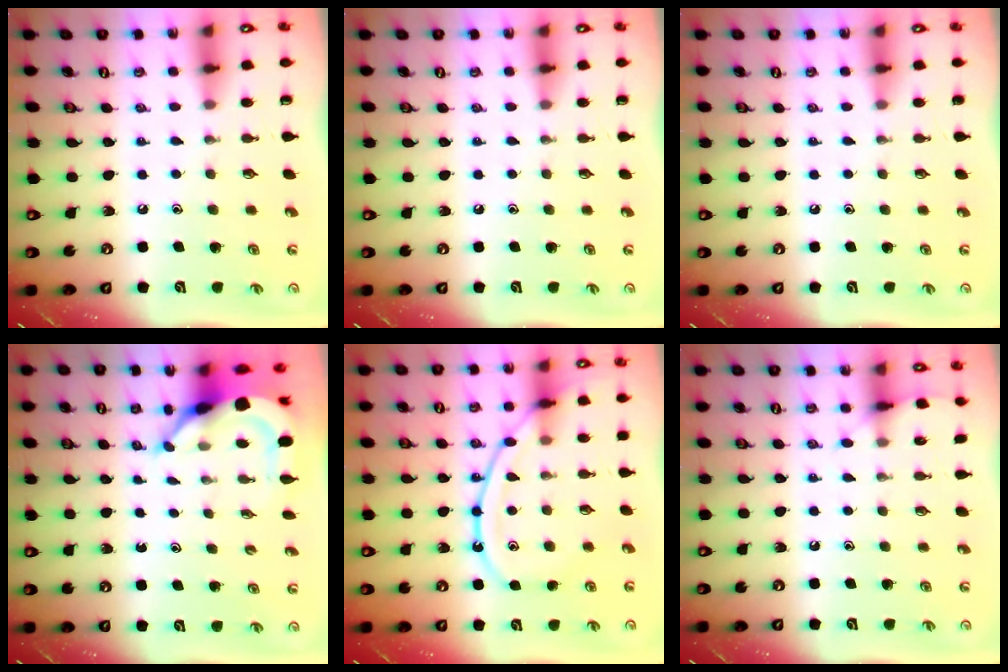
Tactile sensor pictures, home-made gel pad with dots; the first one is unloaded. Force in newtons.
{"total": 0.0}
{"total": 0.0}
{"total": 5.9, "press": 5.9, "slide": 0.7}
{"total": 11.9, "press": 11.9, "slide": 1.4}
{"total": 5.7, "press": 5.7, "slide": 0.7}